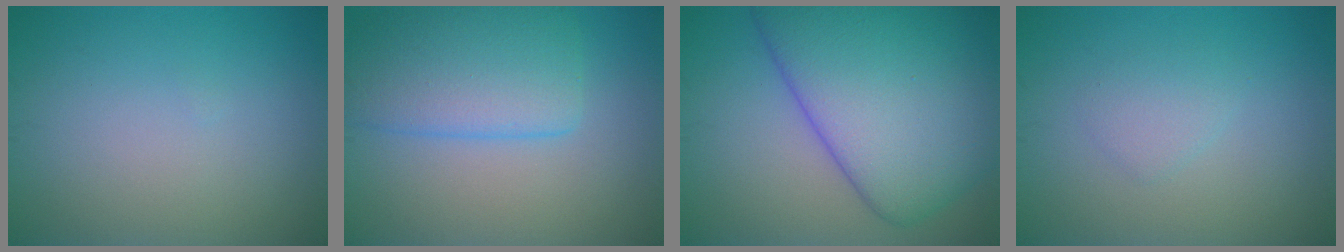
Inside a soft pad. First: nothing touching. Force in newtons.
{"total": 5.9, "press": 5.9, "slide": 0.5}
{"total": 13.0, "press": 13.0, "slide": 0.5}
{"total": 1.4, "press": 1.4, "slide": 0.1}